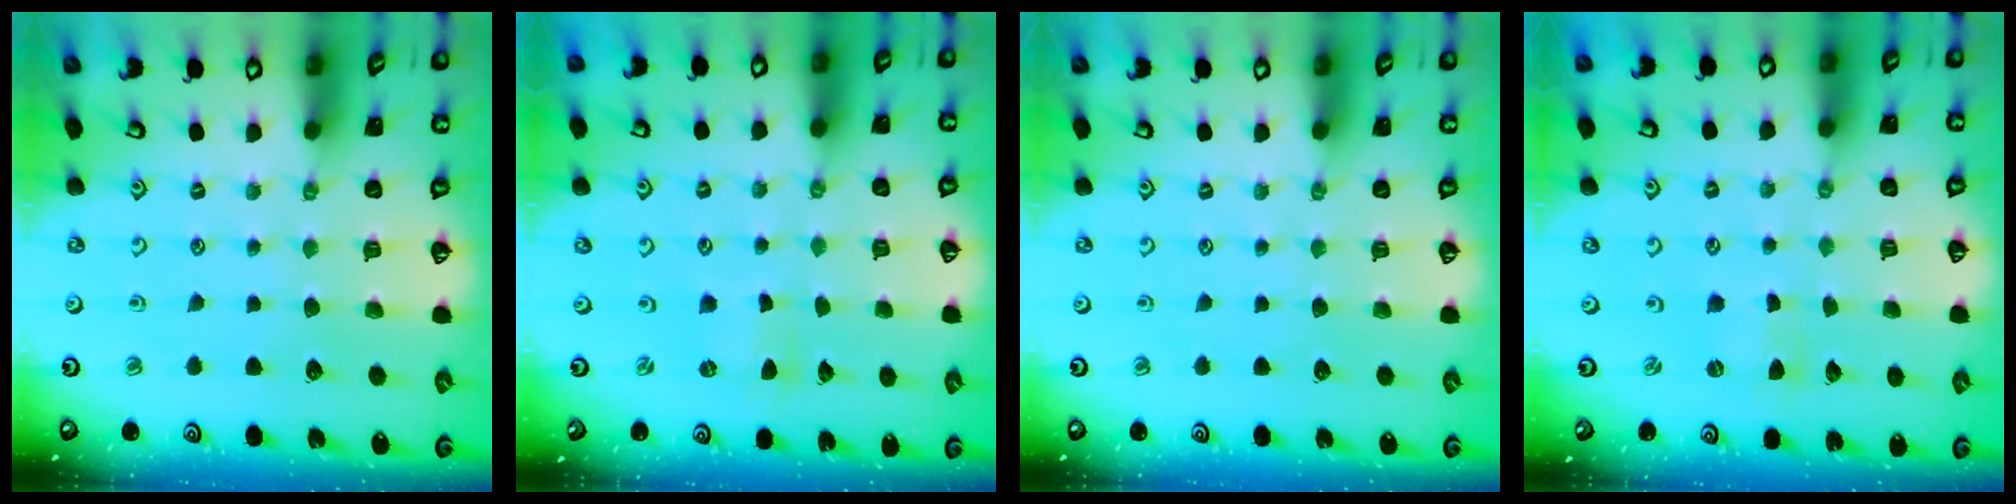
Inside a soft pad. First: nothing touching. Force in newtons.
{"total": 0.0}
{"total": 0.0}
{"total": 0.0}